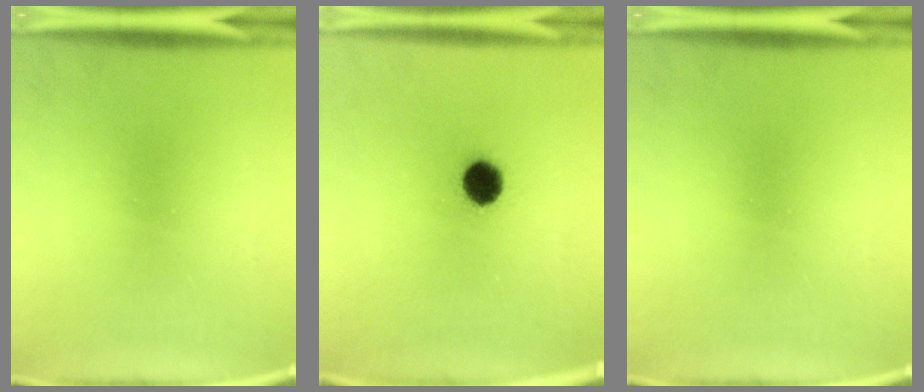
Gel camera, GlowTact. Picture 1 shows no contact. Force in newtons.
{"total": 5.9}
{"total": 0.0}